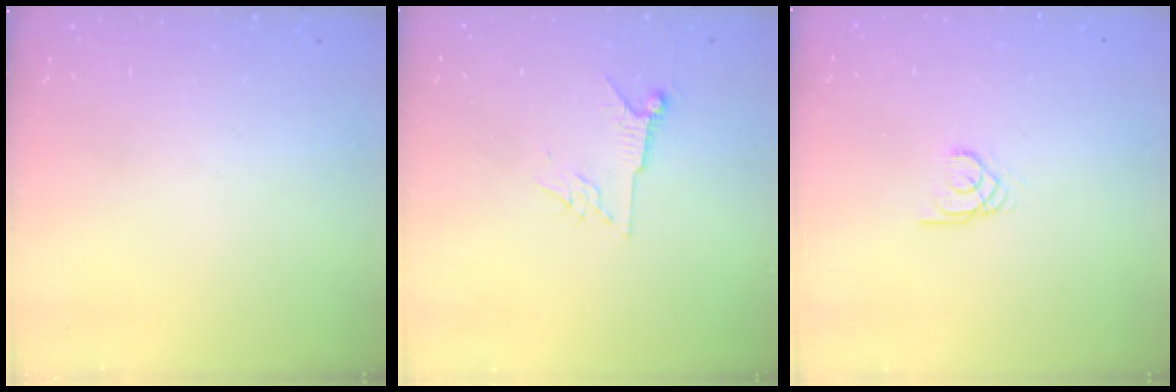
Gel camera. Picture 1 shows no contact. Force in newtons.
{"total": 6.6, "press": 6.5, "slide": 1.1}
{"total": 1.9, "press": 1.9, "slide": 0.1}